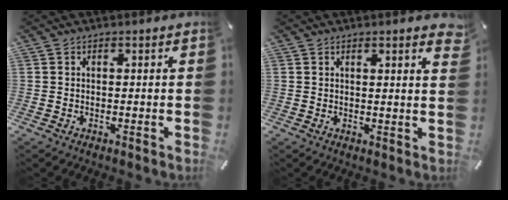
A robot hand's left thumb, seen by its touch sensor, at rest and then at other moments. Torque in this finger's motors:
{"motor_torque": [0.22, -0.55, 0.12, 0.06, -0.02]}